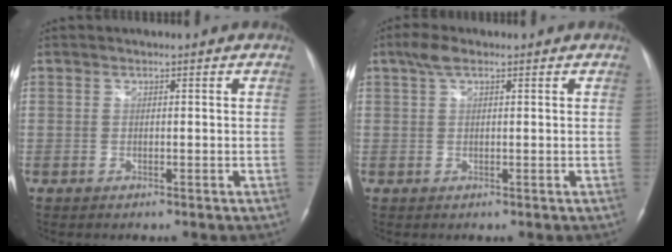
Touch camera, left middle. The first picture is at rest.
{"total": 2.7, "force": [1.7, 0.9, 1.9], "torque": [-0.044, 0.016, 0.035]}